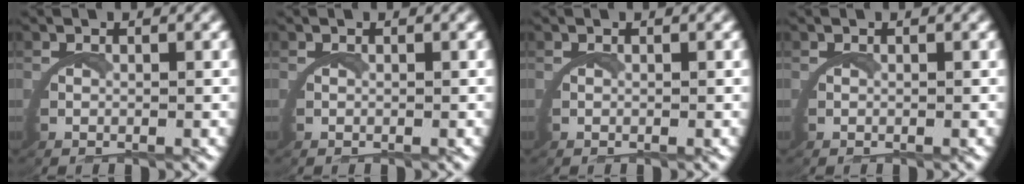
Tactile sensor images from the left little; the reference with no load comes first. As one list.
[{"total": 0.0}, {"total": 0.0}, {"total": 0.0}]